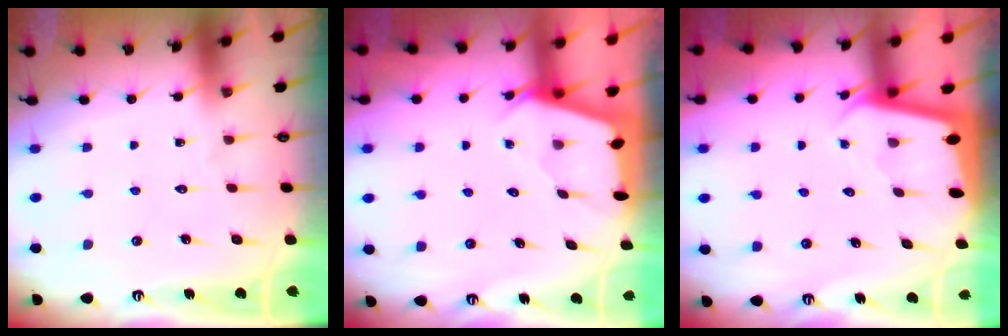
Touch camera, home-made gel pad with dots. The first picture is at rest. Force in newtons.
{"total": 2.4, "press": 2.4, "slide": 0.3}
{"total": 2.0, "press": 2.0, "slide": 0.0}